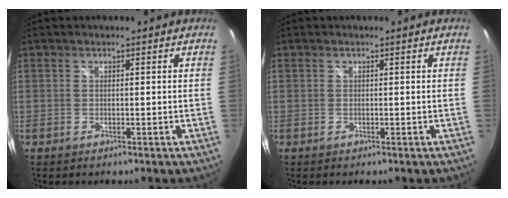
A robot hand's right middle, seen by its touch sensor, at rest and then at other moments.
{"total": 0.0}